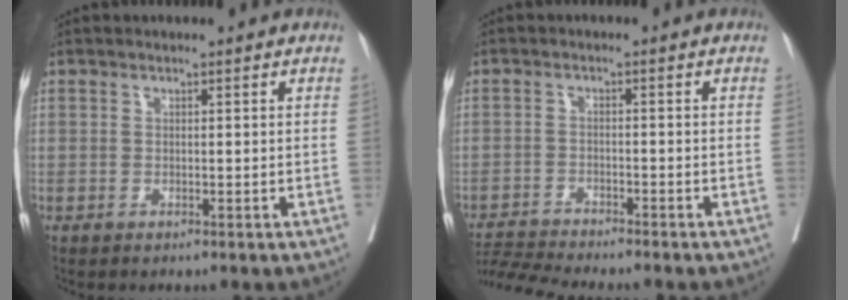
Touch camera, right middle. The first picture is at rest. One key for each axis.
{"total": 6.6, "fx": -6.4, "fy": -1.2, "fz": 1.4, "tx": -0.020, "ty": -0.006, "tz": -0.108}